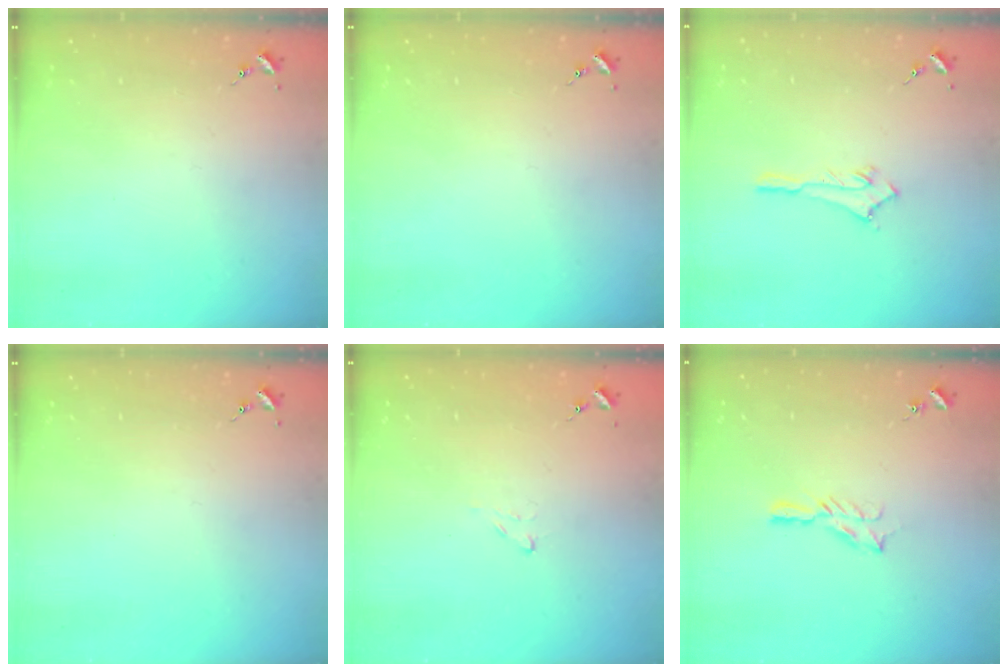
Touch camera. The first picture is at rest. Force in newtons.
{"total": 0.0}
{"total": 3.7, "press": 3.7, "slide": 0.1}
{"total": 0.0}
{"total": 4.7, "press": 4.6, "slide": 0.7}
{"total": 5.1, "press": 5.1, "slide": 0.7}